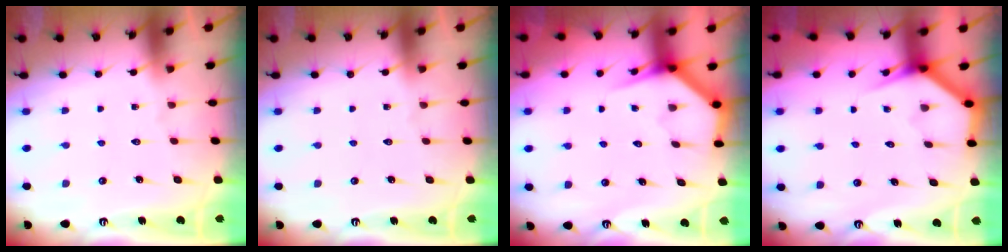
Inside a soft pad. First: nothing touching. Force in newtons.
{"total": 0.0}
{"total": 4.1, "press": 4.1, "slide": 0.3}
{"total": 3.6, "press": 3.6, "slide": 0.3}